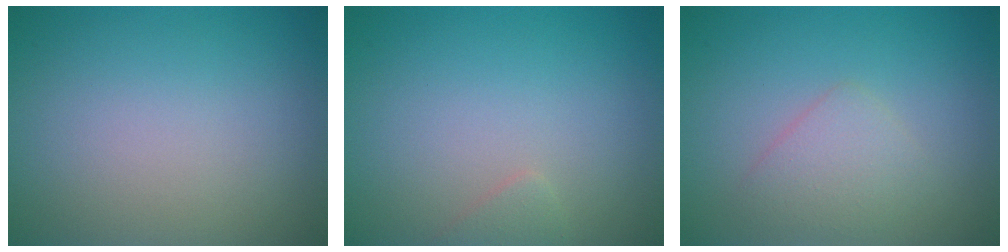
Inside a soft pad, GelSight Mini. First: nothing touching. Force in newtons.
{"total": 0.8, "press": 0.8, "slide": 0.0}
{"total": 2.2, "press": 2.2, "slide": 0.1}